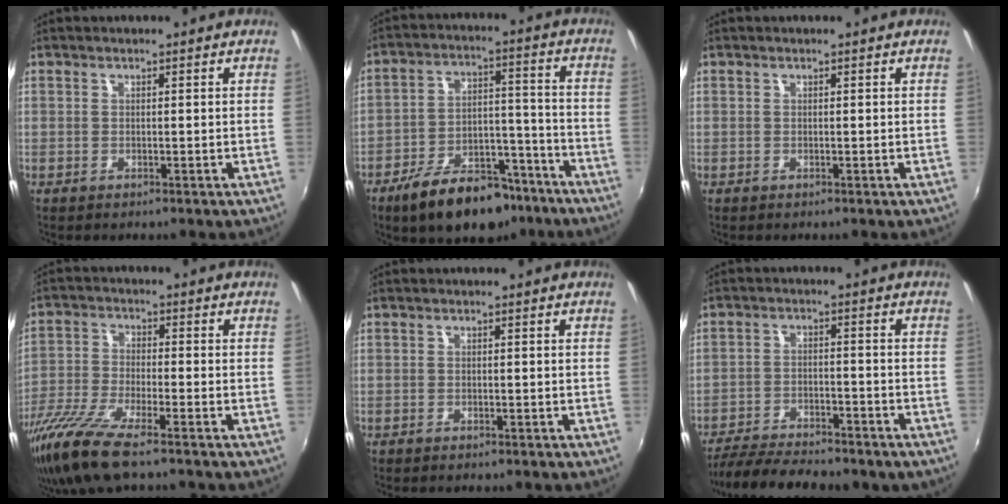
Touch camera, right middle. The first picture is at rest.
{"total": 16.0, "force": [-11.3, 7.9, 8.1], "torque": [-0.150, 0.016, -0.163]}
{"total": 0.0}
{"total": 12.8, "force": [-9.4, 1.9, 8.5], "torque": [-0.192, -0.040, -0.183]}
{"total": 0.5, "force": [-0.5, 0.2, 0.1], "torque": [-0.003, -0.003, -0.011]}
{"total": 14.9, "force": [-12.5, 4.1, 7.1], "torque": [-0.151, -0.029, -0.190]}